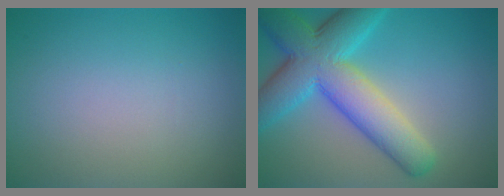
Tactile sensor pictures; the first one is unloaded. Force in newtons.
{"total": 9.8, "press": 9.8, "slide": 0.4}